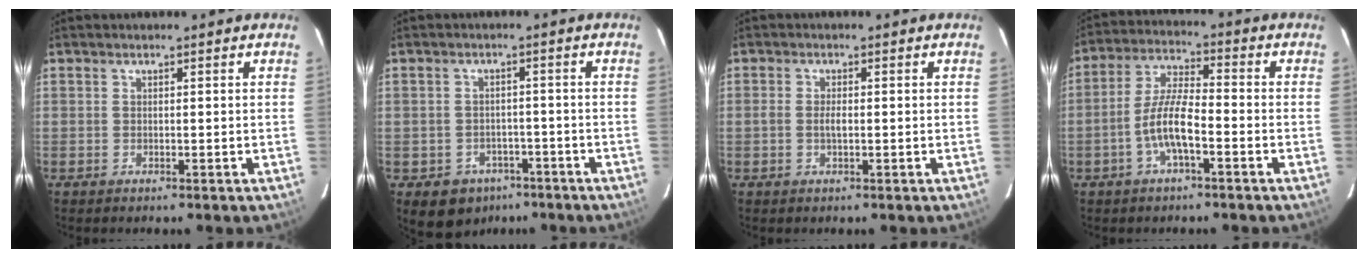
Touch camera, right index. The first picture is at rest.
{"total": 7.7, "force": [-4.6, 5.9, 2.0], "torque": [-0.051, 0.020, -0.047]}
{"total": 1.7, "force": [-0.3, 0.6, 1.6], "torque": [-0.033, 0.001, -0.007]}
{"total": 7.7, "force": [-3.3, 1.8, 6.8], "torque": [-0.144, 0.007, -0.061]}